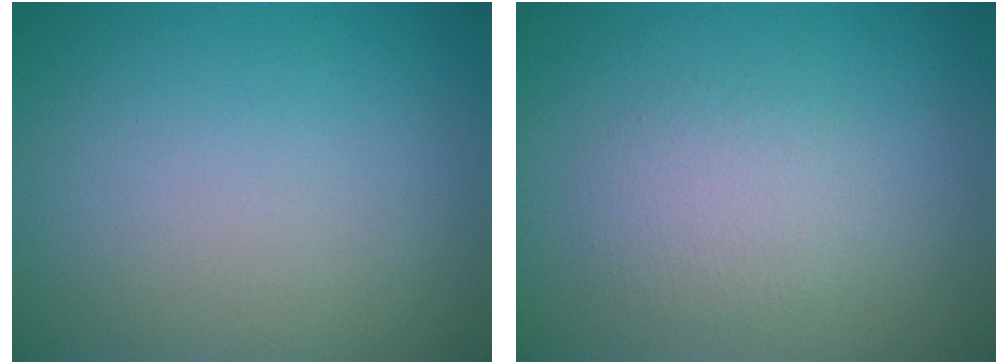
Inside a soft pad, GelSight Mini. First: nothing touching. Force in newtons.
{"total": 2.3, "press": 2.3, "slide": 0.1}